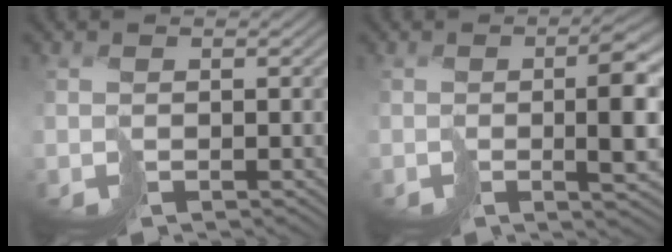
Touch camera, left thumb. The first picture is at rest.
{"total": 6.4, "force": [-0.7, 1.5, 6.2], "torque": [-0.092, -0.004, -0.010]}